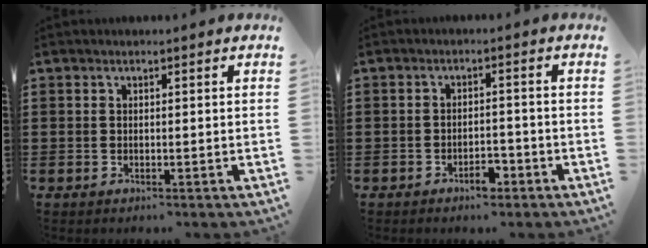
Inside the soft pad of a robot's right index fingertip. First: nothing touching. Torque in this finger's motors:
{"motor_torque": [-0.13, 0.21, 0.14, 0.03]}